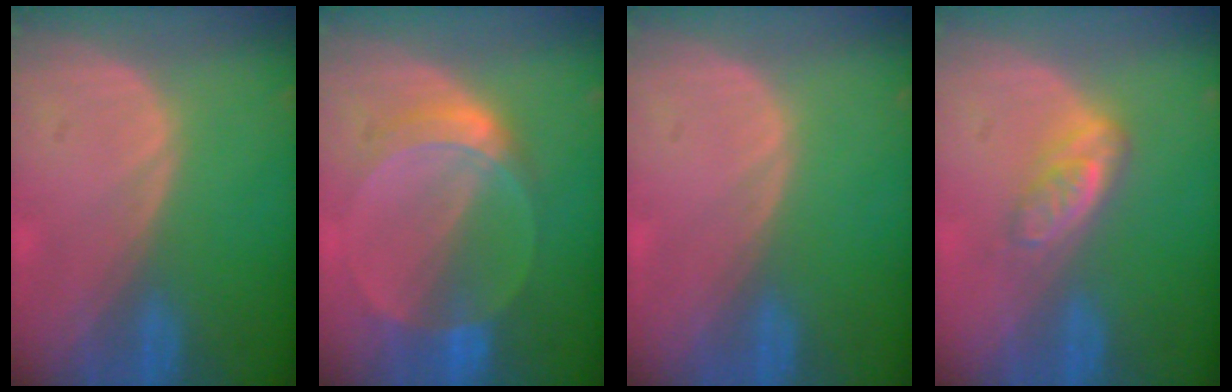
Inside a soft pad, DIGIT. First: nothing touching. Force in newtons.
{"total": 6.1, "press": 5.6, "slide": 2.2}
{"total": 0.0}
{"total": 4.9, "press": 4.2, "slide": 2.4}